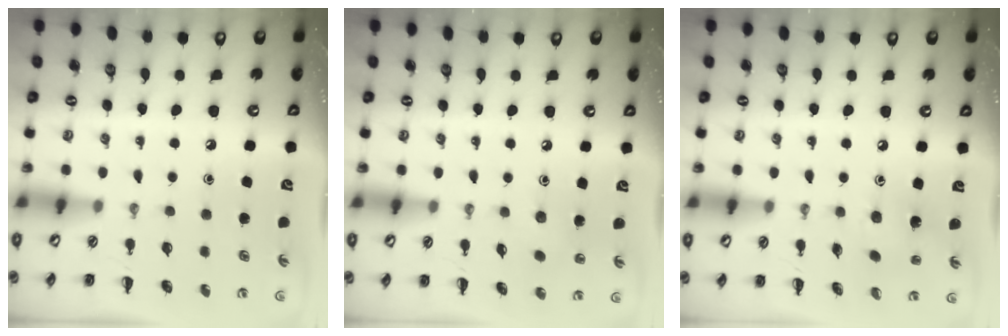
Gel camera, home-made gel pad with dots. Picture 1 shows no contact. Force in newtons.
{"total": 3.6, "press": 3.4, "slide": 1.2}
{"total": 2.5, "press": 2.5, "slide": 0.6}